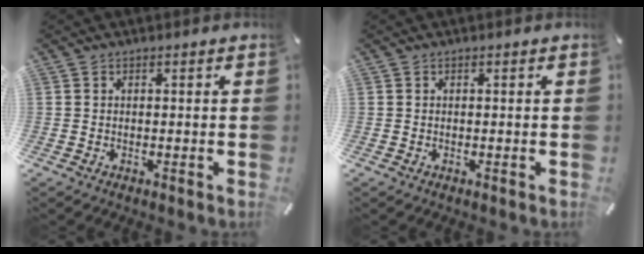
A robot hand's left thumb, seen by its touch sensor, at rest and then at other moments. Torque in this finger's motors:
{"motor_torque": [-0.25, 0.24, -0.04, 0.04, 0.00]}